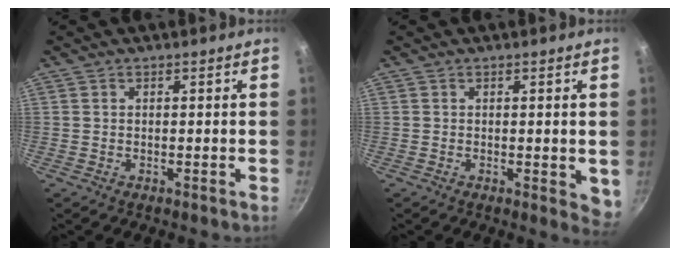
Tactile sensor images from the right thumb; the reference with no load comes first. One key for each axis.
{"total": 4.1, "fx": -0.1, "fy": 1.8, "fz": 3.6, "tx": -0.038, "ty": -0.011, "tz": 0.000}